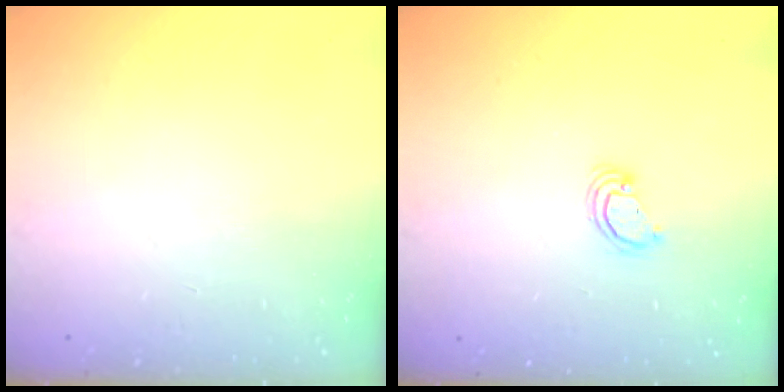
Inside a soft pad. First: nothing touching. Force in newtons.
{"total": 2.5, "press": 2.5, "slide": 0.2}